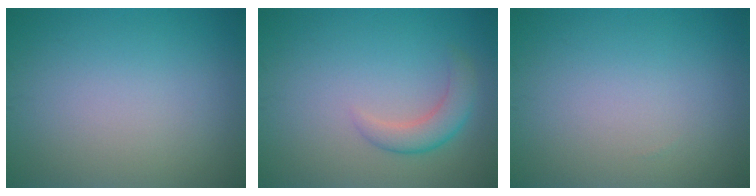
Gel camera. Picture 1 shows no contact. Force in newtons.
{"total": 2.7, "press": 2.7, "slide": 0.2}
{"total": 0.0}